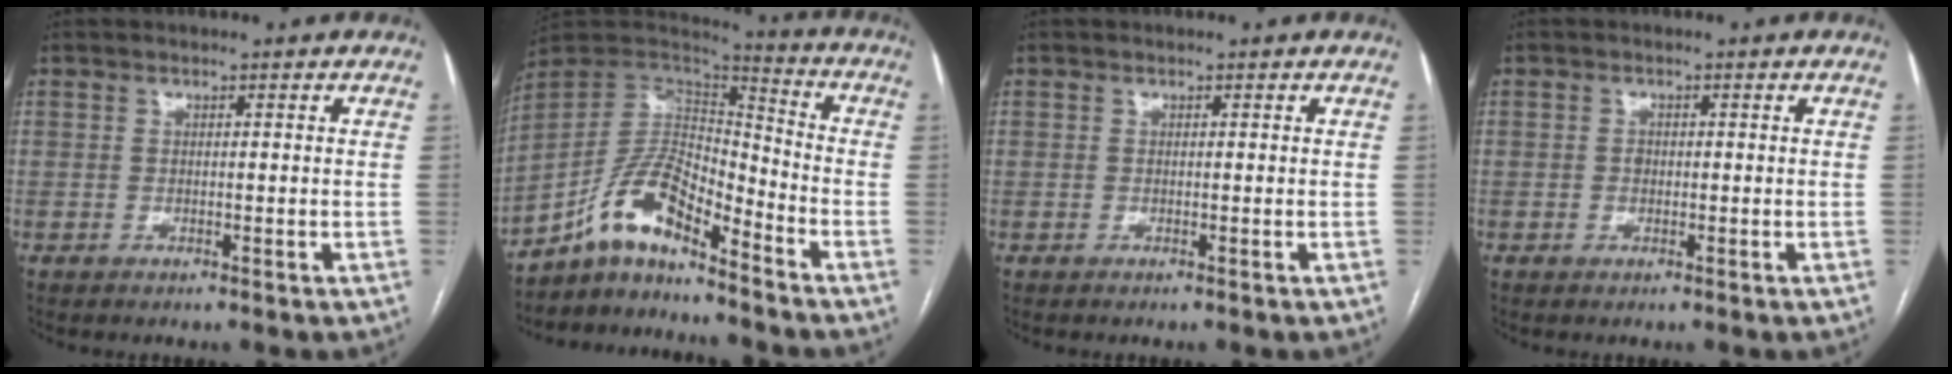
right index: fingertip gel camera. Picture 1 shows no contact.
{"total": 11.5, "force": [-8.2, 3.3, 7.4], "torque": [-0.145, 0.035, -0.148]}
{"total": 0.0}
{"total": 1.1, "force": [-0.1, 0.9, 0.6], "torque": [-0.011, 0.002, -0.001]}